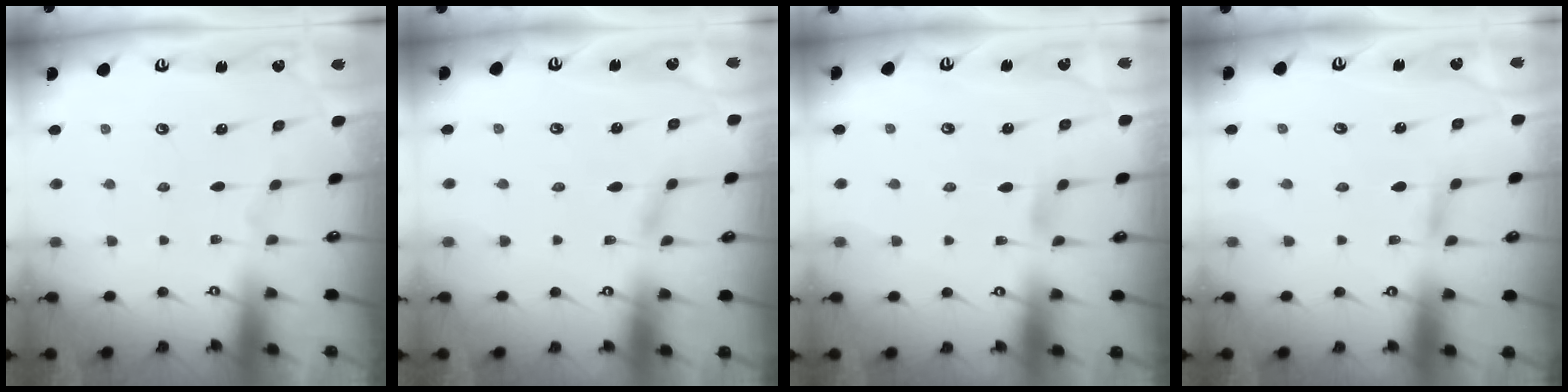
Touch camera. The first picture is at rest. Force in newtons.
{"total": 1.9, "press": 1.8, "slide": 0.2}
{"total": 2.8, "press": 2.7, "slide": 0.5}
{"total": 2.7, "press": 2.7, "slide": 0.2}